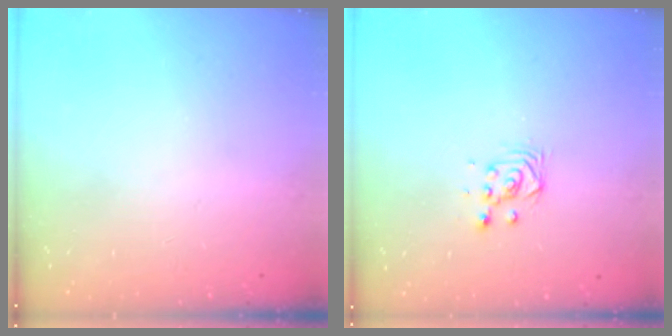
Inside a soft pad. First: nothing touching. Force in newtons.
{"total": 3.9, "press": 3.9, "slide": 0.2}